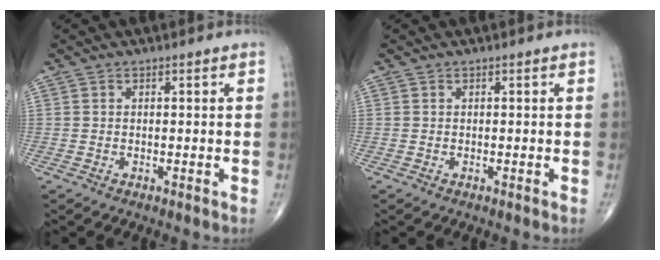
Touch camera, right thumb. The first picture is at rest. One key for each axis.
{"total": 0.0}